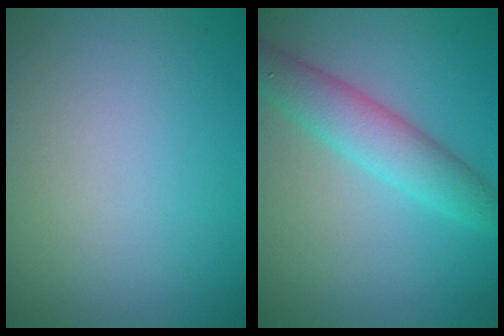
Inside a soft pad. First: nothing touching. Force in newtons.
{"total": 4.4, "press": 4.4, "slide": 0.1}